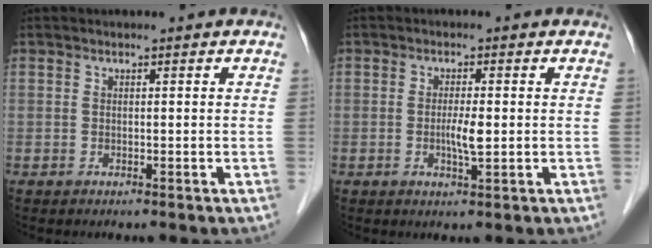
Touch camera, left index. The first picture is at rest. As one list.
[{"total": 2.9, "force": [-0.5, 0.3, 2.8], "torque": [-0.053, -0.007, -0.008]}]